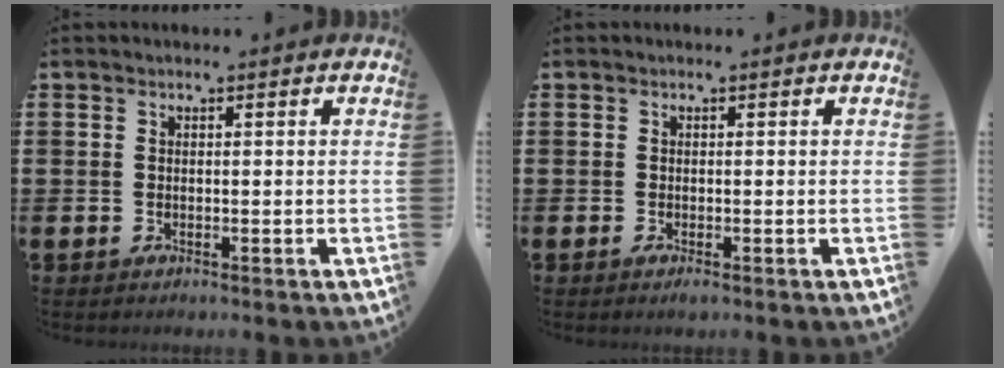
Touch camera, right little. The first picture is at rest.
{"total": 0.6, "force": [-0.1, 0.1, 0.5], "torque": [-0.010, -0.001, -0.003]}